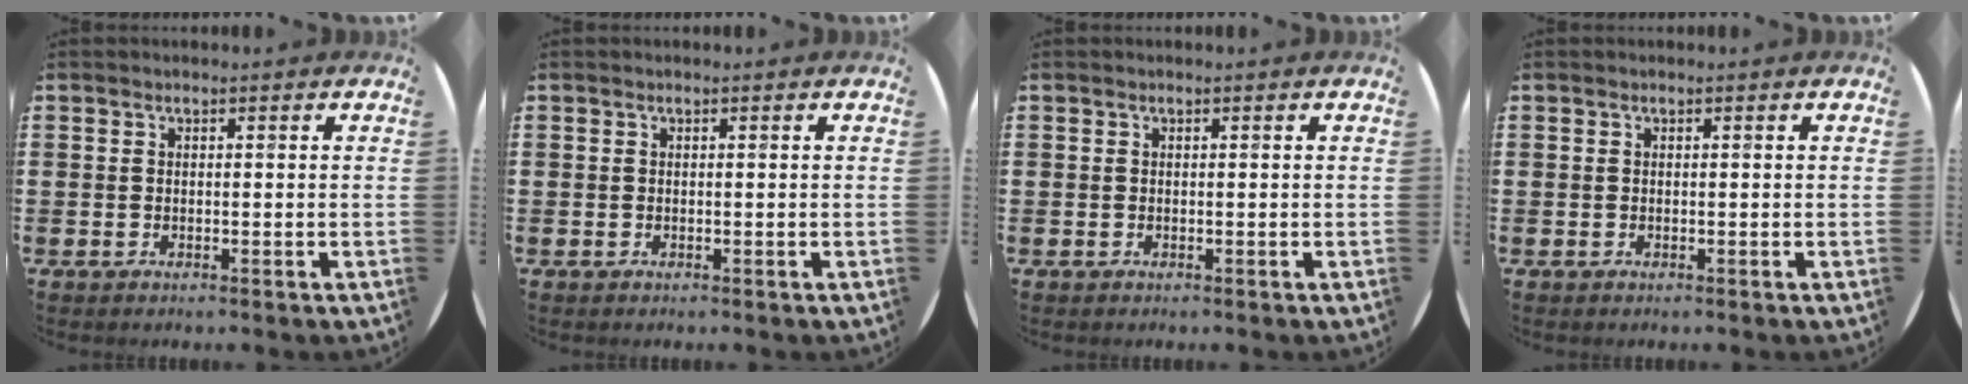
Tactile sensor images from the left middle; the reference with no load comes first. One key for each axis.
{"total": 0.0}
{"total": 0.0}
{"total": 0.0}